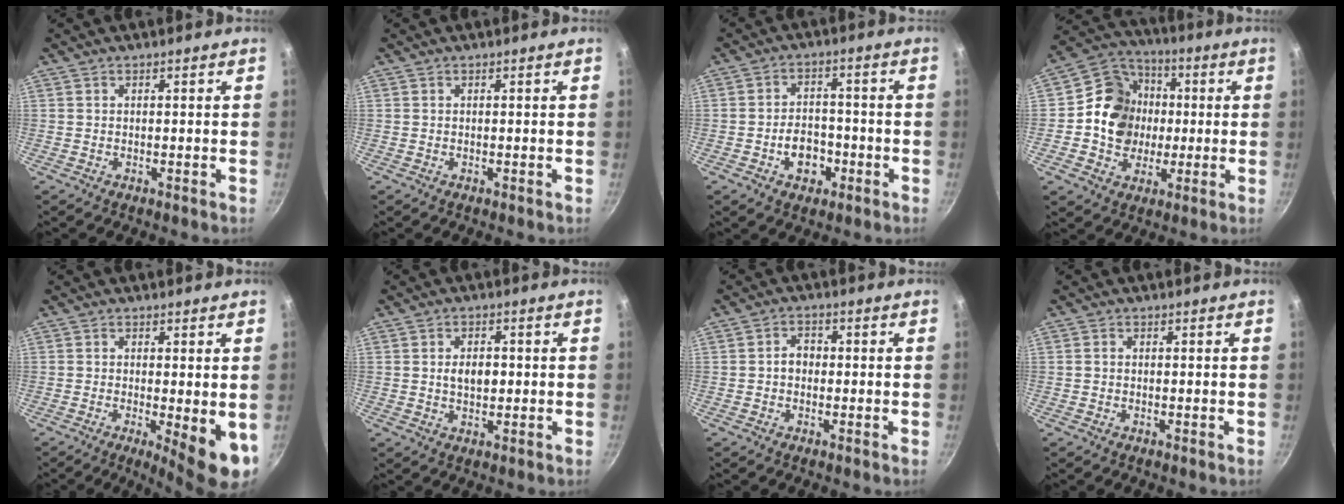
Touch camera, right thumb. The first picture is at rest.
{"total": 0.0}
{"total": 6.9, "force": [-2.7, 4.9, 4.1], "torque": [-0.044, 0.024, -0.044]}
{"total": 14.3, "force": [0.0, 12.7, 6.5], "torque": [-0.080, 0.023, -0.014]}
{"total": 8.5, "force": [-1.5, 2.3, 8.1], "torque": [-0.097, -0.009, -0.013]}
{"total": 4.6, "force": [0.2, 3.0, 3.5], "torque": [-0.043, 0.002, 0.000]}
{"total": 3.1, "force": [-0.3, 2.4, 1.8], "torque": [-0.011, 0.013, -0.007]}
{"total": 0.7, "force": [-0.1, 0.6, 0.3], "torque": [-0.005, 0.003, -0.002]}